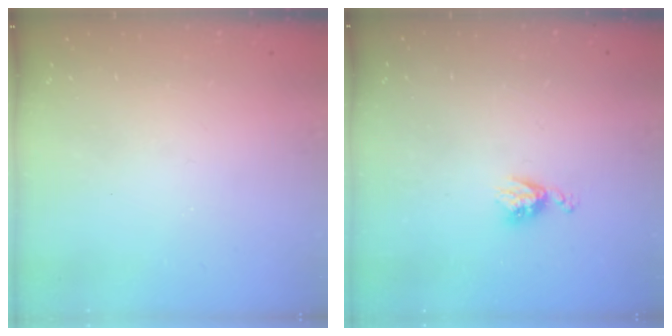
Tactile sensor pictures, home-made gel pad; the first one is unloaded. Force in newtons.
{"total": 4.4, "press": 4.3, "slide": 0.6}